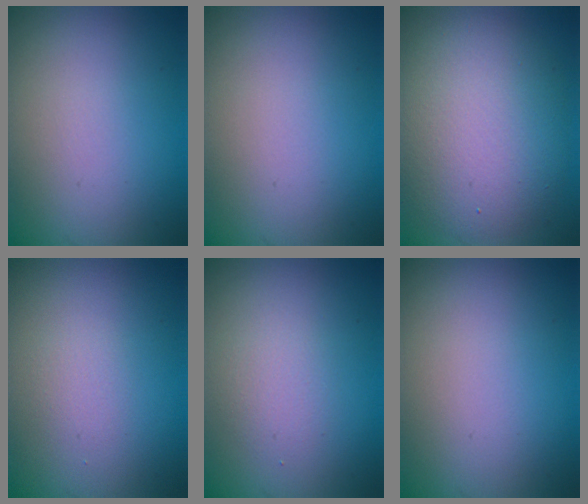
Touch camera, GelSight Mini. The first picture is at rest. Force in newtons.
{"total": 0.0}
{"total": 8.5, "press": 8.4, "slide": 0.9}
{"total": 1.0, "press": 1.0, "slide": 0.0}
{"total": 1.6, "press": 1.6, "slide": 0.1}
{"total": 0.0}